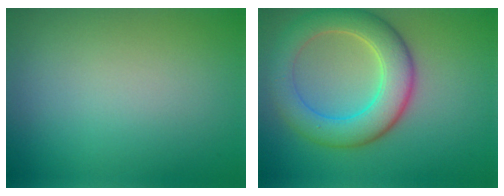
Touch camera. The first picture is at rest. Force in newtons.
{"total": 6.9, "press": 6.9, "slide": 0.5}